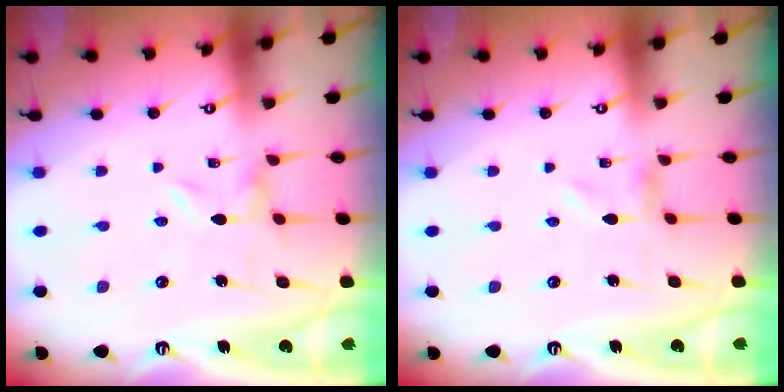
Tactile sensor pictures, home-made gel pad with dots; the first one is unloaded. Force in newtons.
{"total": 0.0}